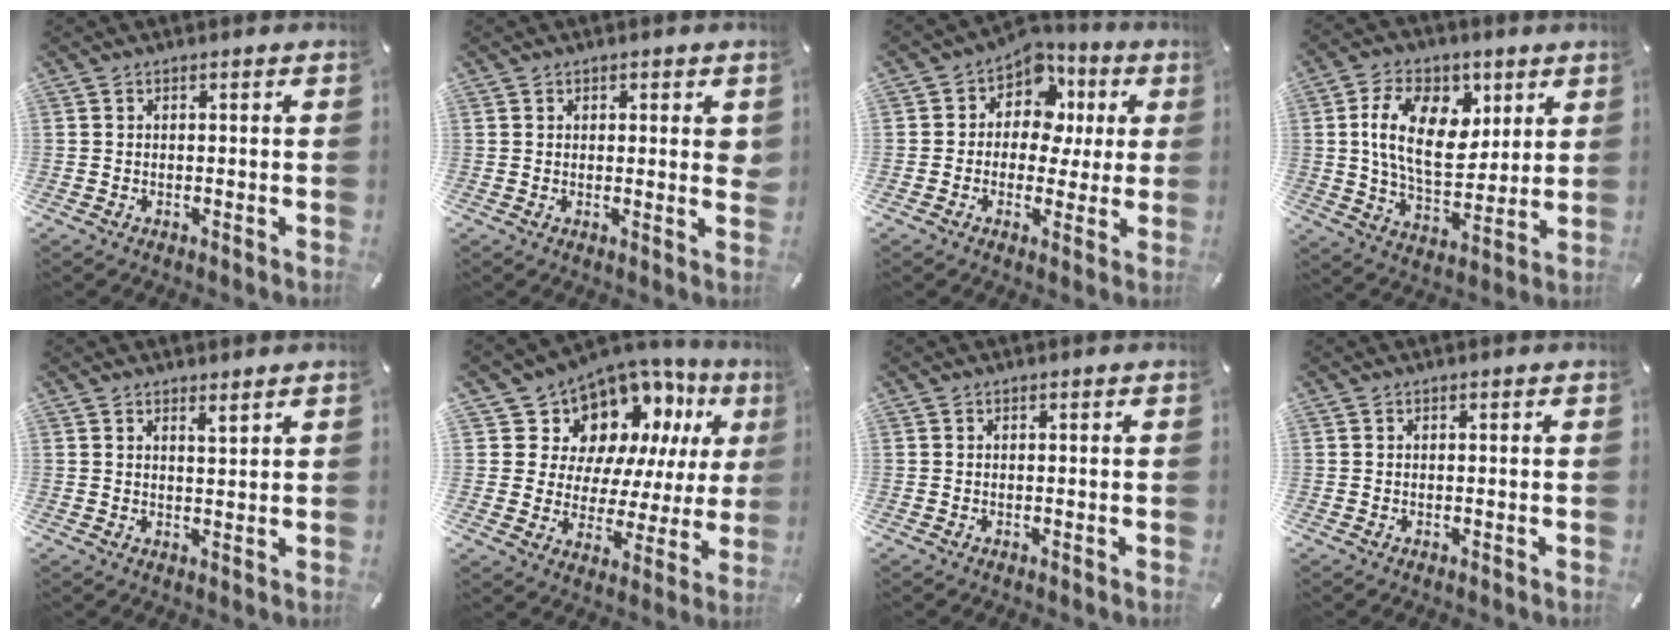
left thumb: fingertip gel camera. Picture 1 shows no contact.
{"total": 2.2, "force": [1.0, 1.2, 1.6], "torque": [-0.017, -0.005, 0.014]}
{"total": 8.4, "force": [2.2, 7.2, 3.7], "torque": [-0.068, -0.020, 0.040]}
{"total": 16.2, "force": [4.5, 10.8, 11.2], "torque": [-0.186, 0.008, 0.083]}
{"total": 2.1, "force": [1.9, 0.3, 0.7], "torque": [-0.008, -0.010, 0.034]}
{"total": 12.1, "force": [7.5, 8.8, 3.5], "torque": [-0.069, -0.072, 0.138]}
{"total": 0.0}
{"total": 0.0}